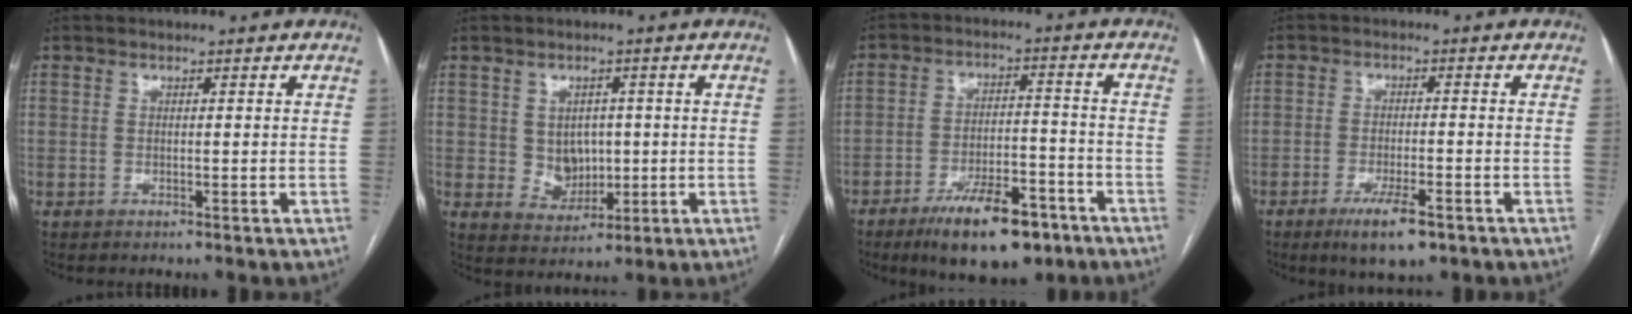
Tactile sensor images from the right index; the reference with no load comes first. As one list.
[{"total": 5.2, "force": [0.3, 4.3, 3.0], "torque": [-0.042, 0.005, 0.018]}, {"total": 12.4, "force": [-8.2, 4.4, 8.2], "torque": [-0.129, 0.004, -0.129]}, {"total": 6.2, "force": [-3.8, 1.6, 4.7], "torque": [-0.087, -0.008, -0.058]}]